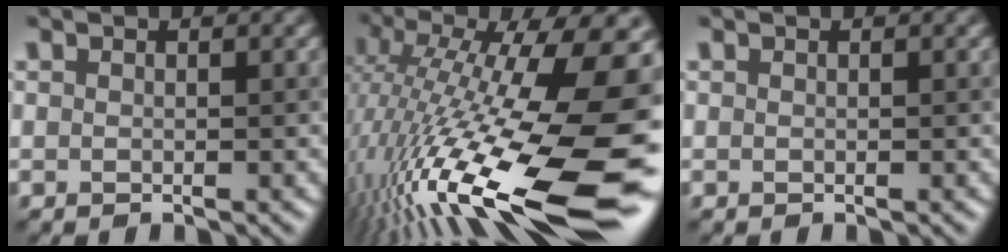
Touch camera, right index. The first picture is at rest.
{"total": 20.5, "force": [-3.8, 6.2, 19.1], "torque": [-0.332, -0.002, -0.072]}
{"total": 0.0}